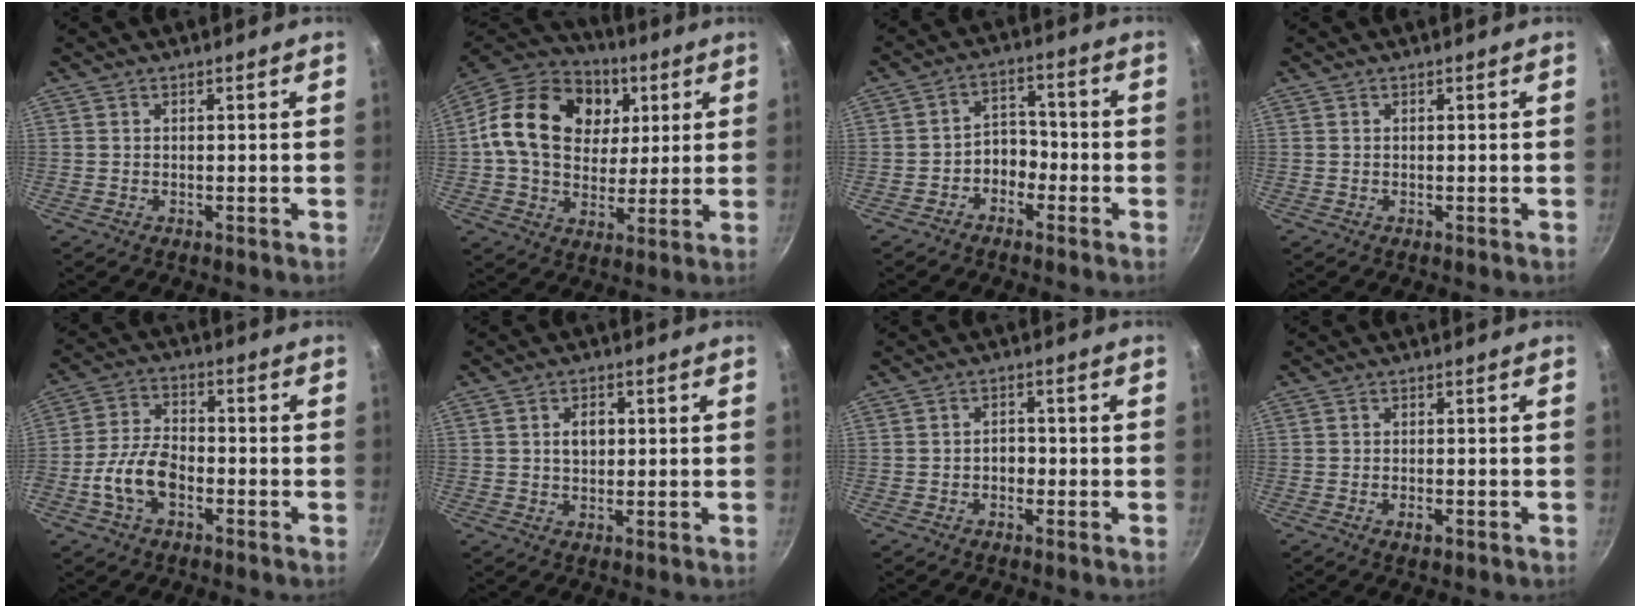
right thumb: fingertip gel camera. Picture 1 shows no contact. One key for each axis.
{"total": 22.6, "fx": 5.5, "fy": 17.0, "fz": 13.9, "tx": -0.224, "ty": 0.008, "tz": 0.085}
{"total": 5.2, "fx": -2.6, "fy": 3.8, "fz": 2.5, "tx": -0.003, "ty": 0.039, "tz": -0.048}
{"total": 0.0}
{"total": 9.6, "fx": -3.6, "fy": 5.5, "fz": 7.0, "tx": -0.123, "ty": 0.037, "tz": -0.074}
{"total": 3.8, "fx": 0.5, "fy": 2.8, "fz": 2.6, "tx": -0.027, "ty": 0.005, "tz": 0.007}
{"total": 2.5, "fx": -0.9, "fy": 1.8, "fz": 1.4, "tx": -0.002, "ty": 0.013, "tz": -0.014}
{"total": 2.3, "fx": -1.1, "fy": 1.1, "fz": 1.7, "tx": -0.032, "ty": 0.004, "tz": -0.020}